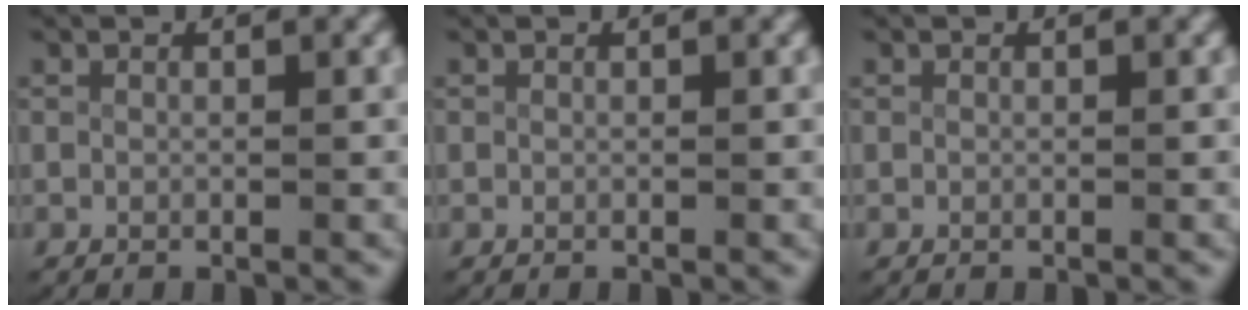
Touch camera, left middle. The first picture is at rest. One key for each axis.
{"total": 0.0}
{"total": 0.0}